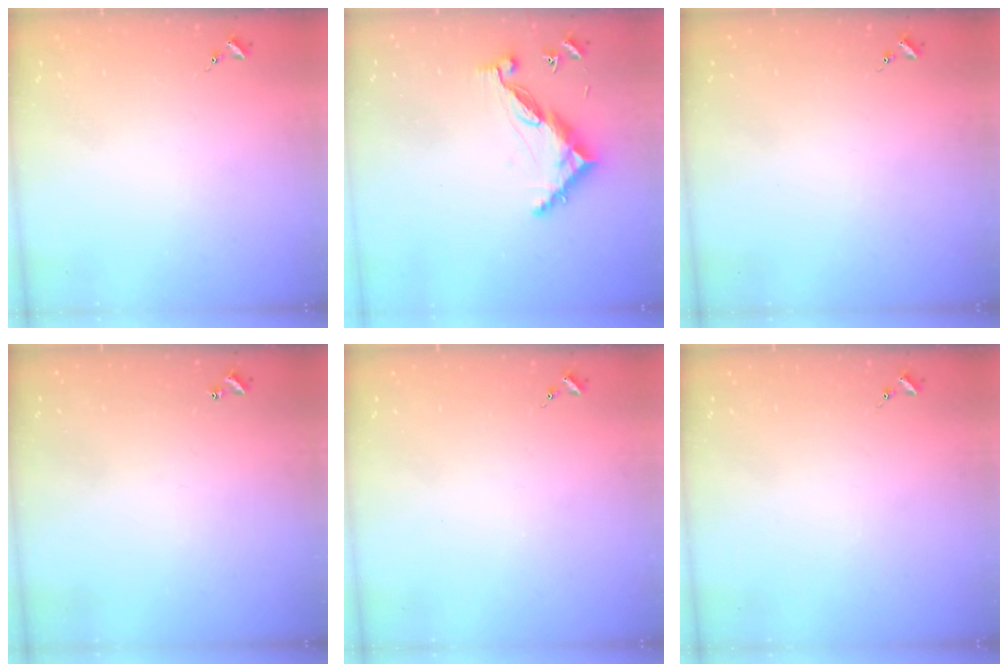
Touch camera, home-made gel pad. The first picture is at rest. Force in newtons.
{"total": 9.0, "press": 9.0, "slide": 0.8}
{"total": 0.0}
{"total": 0.9, "press": 0.9, "slide": 0.2}
{"total": 0.0}
{"total": 0.0}